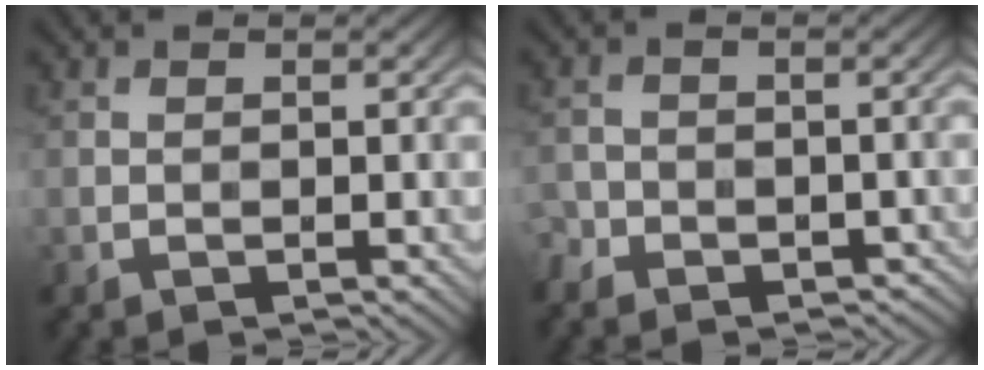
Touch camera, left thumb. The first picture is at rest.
{"total": 4.4, "force": [-3.3, 2.7, 1.1], "torque": [-0.016, -0.002, -0.052]}